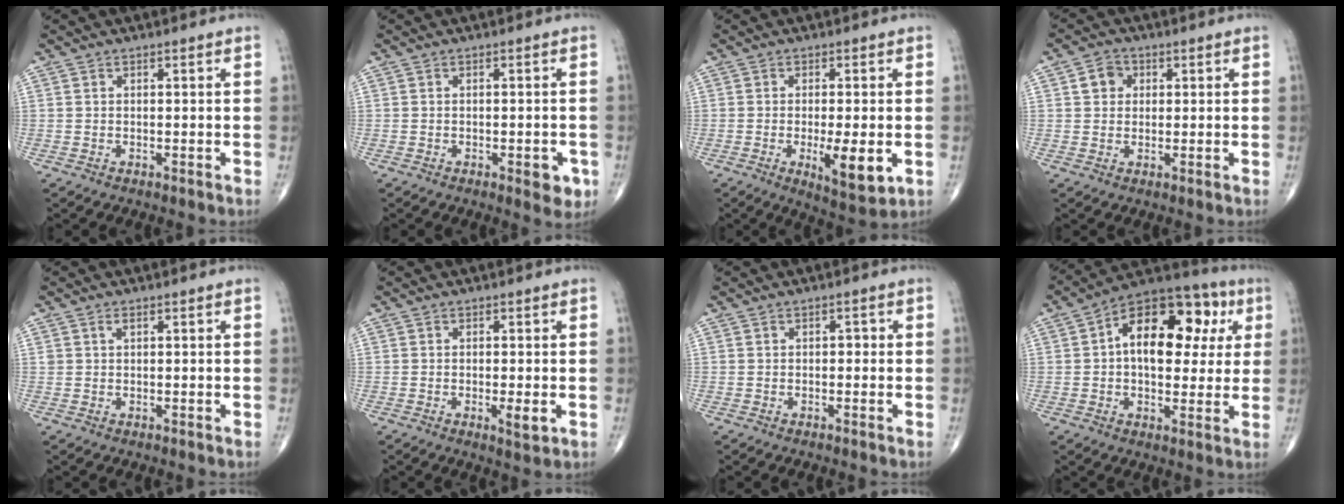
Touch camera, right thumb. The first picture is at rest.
{"total": 3.9, "force": [-1.5, 1.6, 3.2], "torque": [-0.025, 0.000, -0.015]}
{"total": 8.7, "force": [-2.0, 2.5, 8.1], "torque": [-0.119, -0.021, -0.026]}
{"total": 3.8, "force": [1.0, 3.3, 1.7], "torque": [-0.010, 0.004, 0.013]}
{"total": 0.6, "force": [0.2, 0.5, 0.3], "torque": [0.002, 0.001, 0.004]}
{"total": 3.0, "force": [-0.7, 0.7, 2.8], "torque": [-0.043, -0.008, -0.010]}
{"total": 1.0, "force": [-0.1, 0.6, 0.7], "torque": [-0.001, 0.003, -0.006]}
{"total": 19.3, "force": [4.1, 11.2, 15.1], "torque": [-0.183, 0.026, 0.050]}